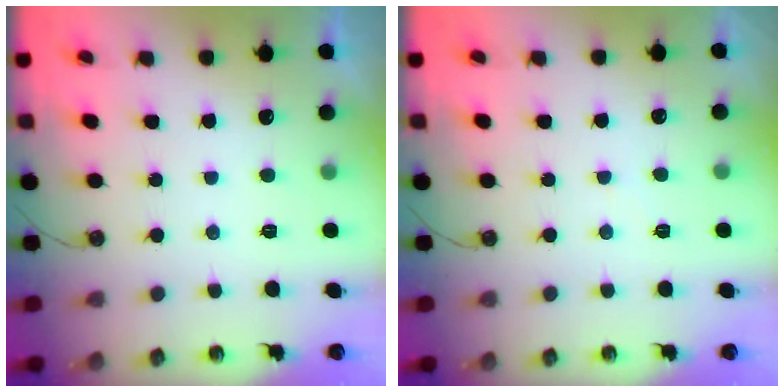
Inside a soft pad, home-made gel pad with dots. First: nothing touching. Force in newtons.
{"total": 2.4, "press": 2.4, "slide": 0.4}